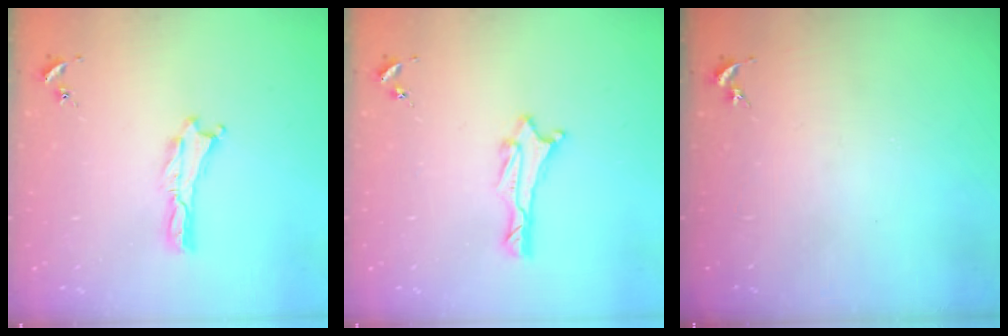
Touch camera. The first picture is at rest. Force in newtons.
{"total": 1.5, "press": 1.5, "slide": 0.2}
{"total": 0.0}